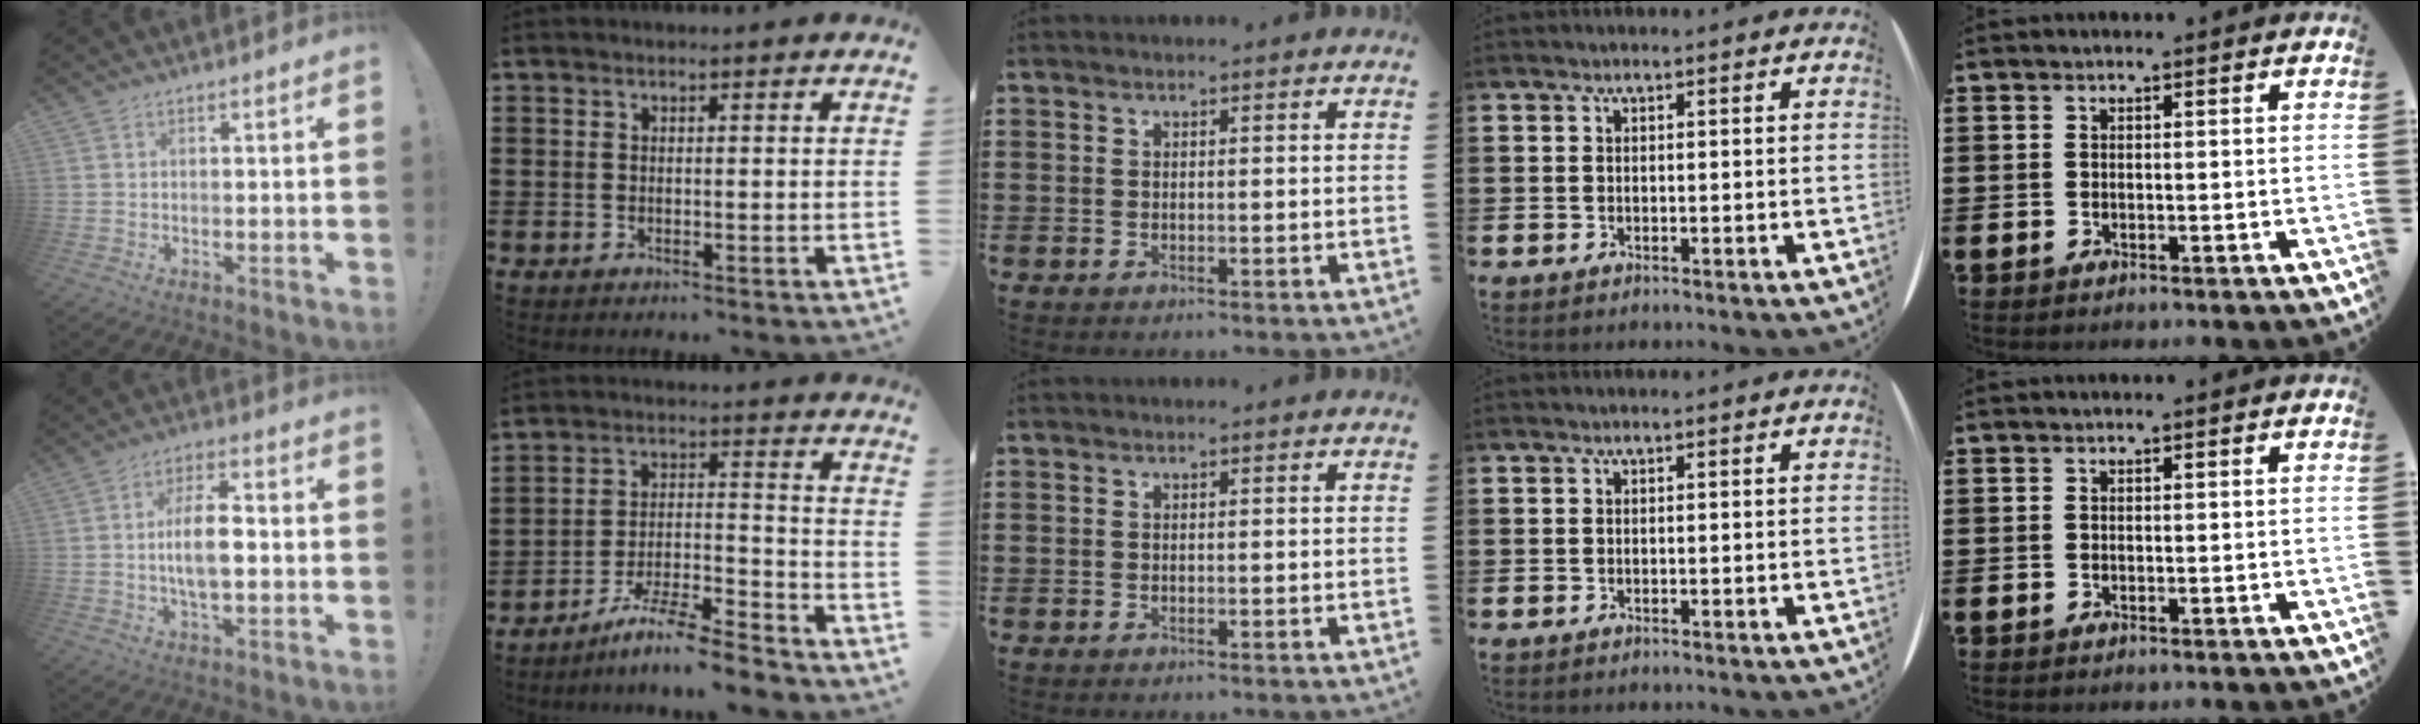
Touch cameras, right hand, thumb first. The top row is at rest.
{"thumb": {"total": 9.7, "force": [-0.9, 4.2, 8.7], "torque": [-0.158, 0.006, -0.022]}, "index": {"total": 8.4, "force": [-7.6, 0.0, 3.7], "torque": [-0.065, 0.005, -0.146]}}